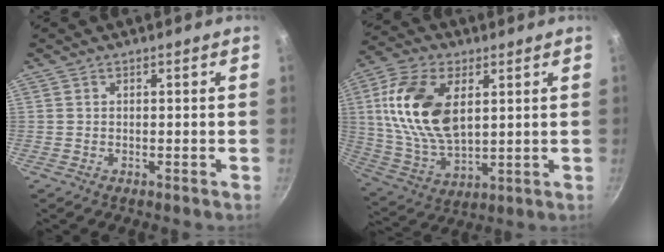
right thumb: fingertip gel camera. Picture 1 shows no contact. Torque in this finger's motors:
{"motor_torque": [0.96, 1.08, 1.91, 0.19, 0.44]}